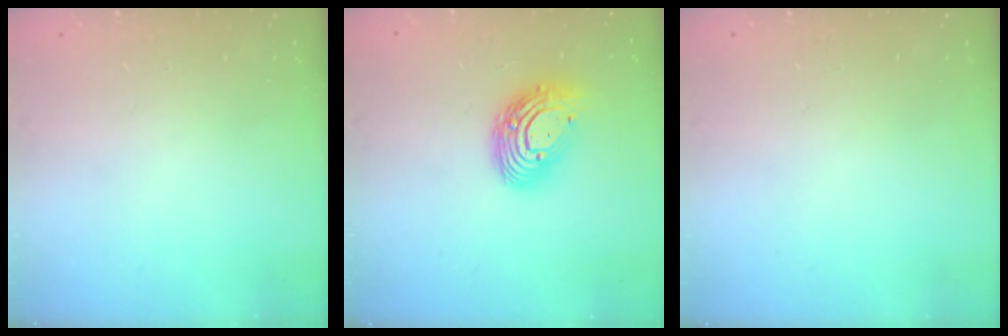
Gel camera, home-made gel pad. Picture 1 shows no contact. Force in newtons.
{"total": 13.0, "press": 12.9, "slide": 1.2}
{"total": 0.0}